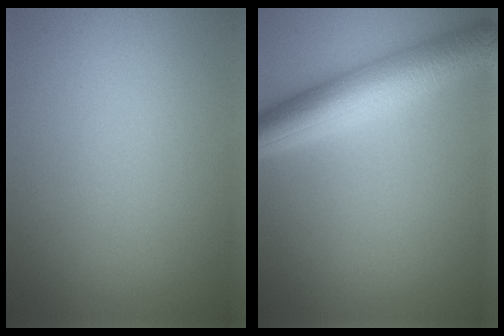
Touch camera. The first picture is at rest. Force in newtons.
{"total": 6.5, "press": 6.5, "slide": 0.1}